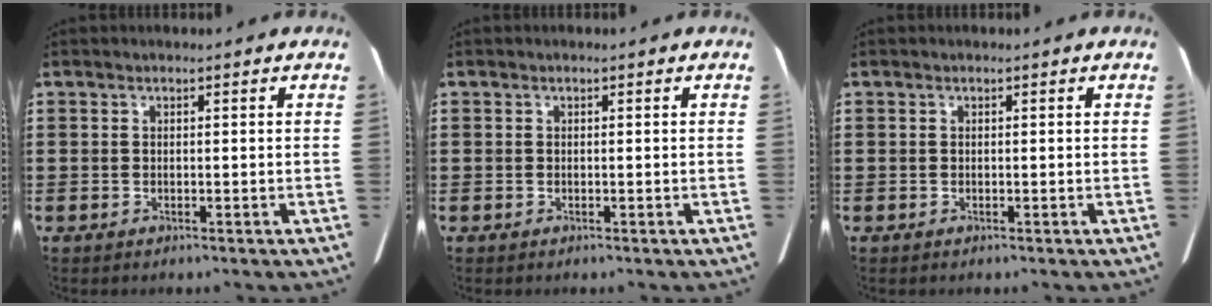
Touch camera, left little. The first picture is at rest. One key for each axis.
{"total": 0.0}
{"total": 0.0}